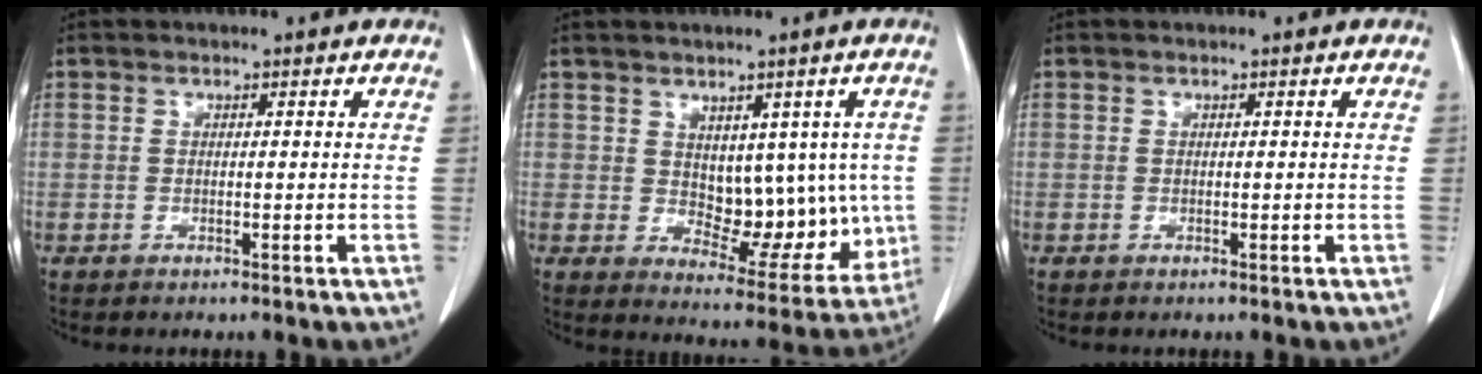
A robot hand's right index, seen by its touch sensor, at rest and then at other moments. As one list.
[{"total": 9.6, "force": [1.0, 5.7, 7.6], "torque": [-0.079, 0.003, 0.034]}, {"total": 0.0}]